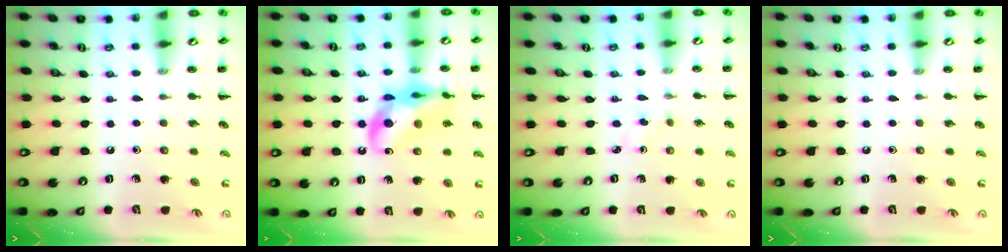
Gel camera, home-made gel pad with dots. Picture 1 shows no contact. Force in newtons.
{"total": 13.5, "press": 13.2, "slide": 2.9}
{"total": 1.3, "press": 1.1, "slide": 0.7}
{"total": 0.0}